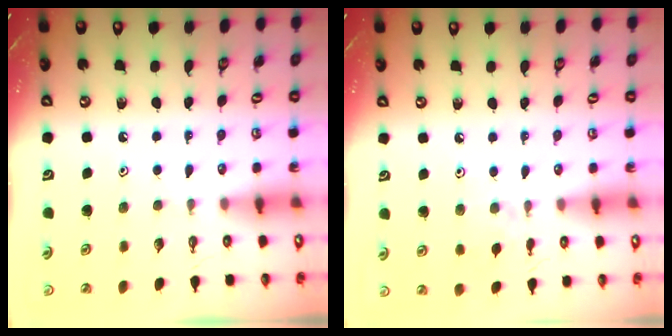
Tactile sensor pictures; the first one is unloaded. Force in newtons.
{"total": 2.6, "press": 2.6, "slide": 0.5}